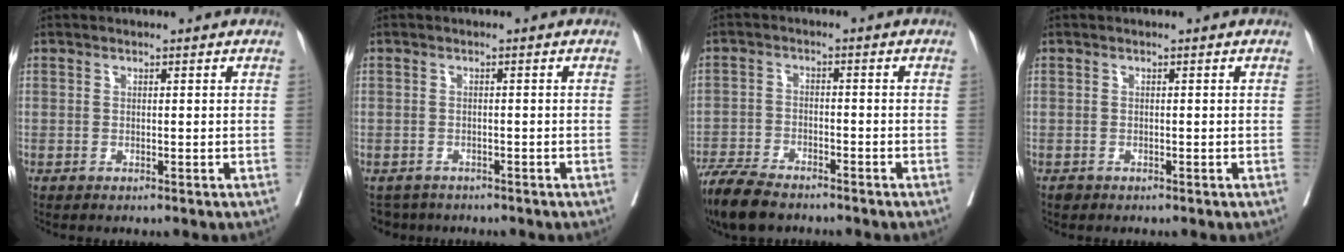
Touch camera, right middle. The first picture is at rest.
{"total": 3.3, "force": [-2.8, 1.7, -0.2], "torque": [-0.002, -0.004, -0.047]}
{"total": 8.2, "force": [-7.0, 2.2, 3.8], "torque": [-0.074, -0.023, -0.126]}
{"total": 0.5, "force": [-0.4, 0.3, 0.0], "torque": [-0.005, 0.000, -0.008]}